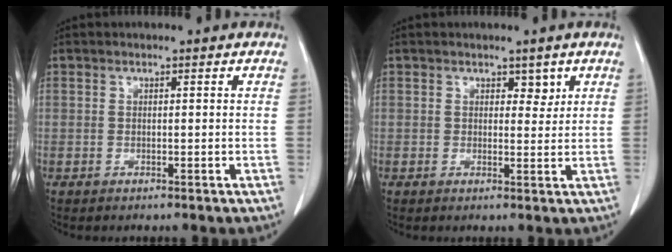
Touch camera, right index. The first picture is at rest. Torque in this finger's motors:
{"motor_torque": [0.03, -0.04, 0.03, -0.01]}